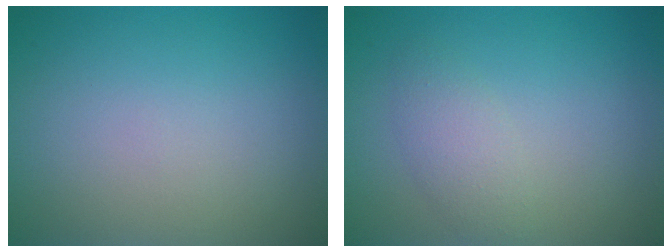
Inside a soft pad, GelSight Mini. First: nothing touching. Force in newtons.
{"total": 2.1, "press": 2.1, "slide": 0.1}